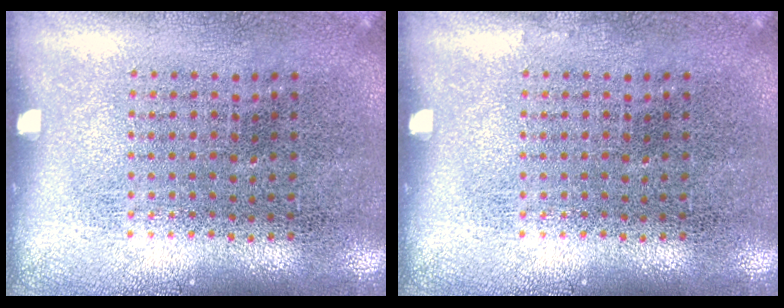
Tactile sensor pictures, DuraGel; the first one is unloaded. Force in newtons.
{"total": 0.0}